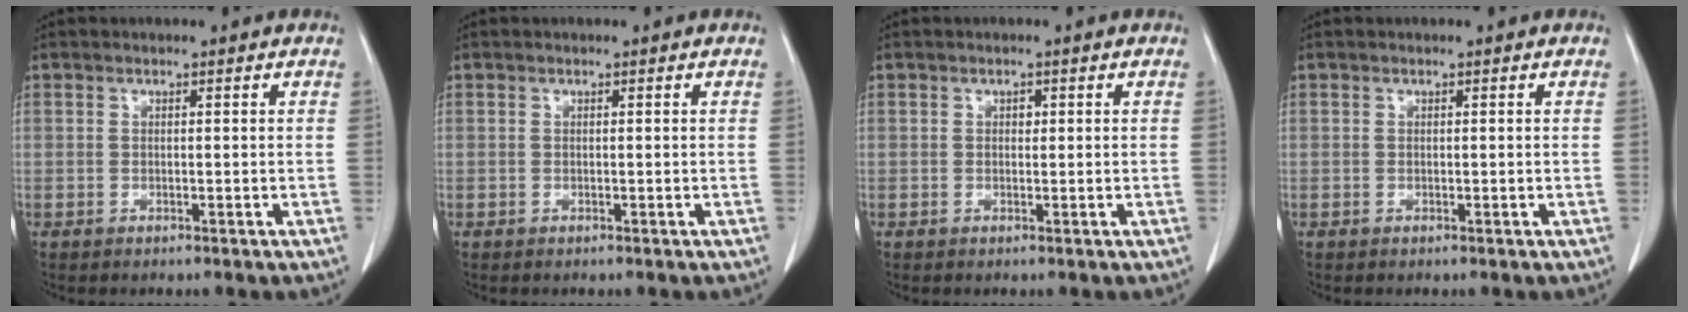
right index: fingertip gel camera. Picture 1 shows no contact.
{"total": 0.0}
{"total": 0.8, "force": [0.2, 0.6, 0.5], "torque": [-0.006, 0.001, 0.003]}
{"total": 0.0}